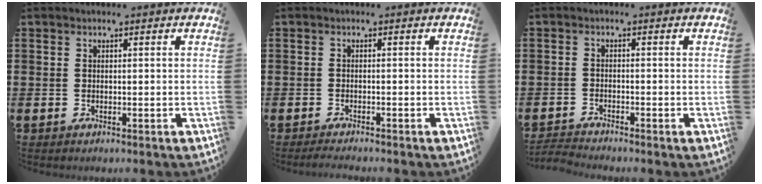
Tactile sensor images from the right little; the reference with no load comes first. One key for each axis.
{"total": 1.1, "fx": -1.0, "fy": 0.0, "fz": 0.4, "tx": -0.007, "ty": -0.001, "tz": -0.019}
{"total": 1.7, "fx": -1.7, "fy": -0.1, "fz": 0.2, "tx": -0.005, "ty": 0.002, "tz": -0.035}